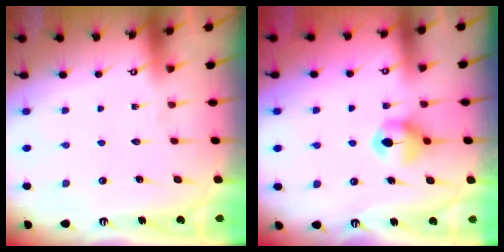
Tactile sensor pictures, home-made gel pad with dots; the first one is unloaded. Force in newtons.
{"total": 6.3, "press": 6.3, "slide": 0.7}